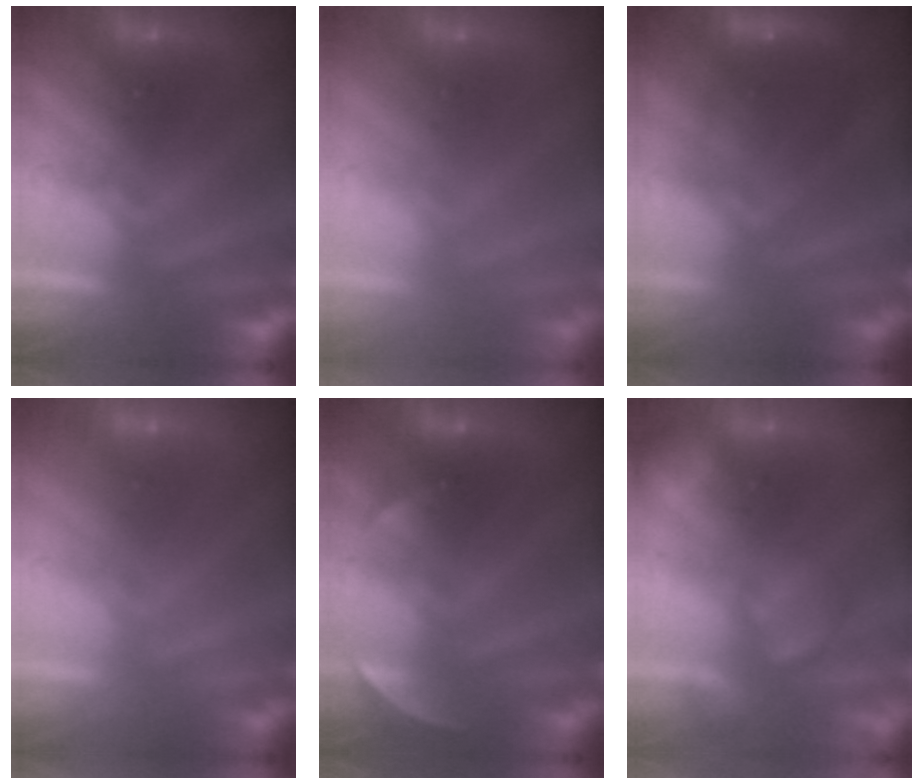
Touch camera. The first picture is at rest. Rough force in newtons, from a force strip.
{"total": 2.8}
{"total": 6.9}
{"total": 1.9}
{"total": 1.9}
{"total": 2.4}